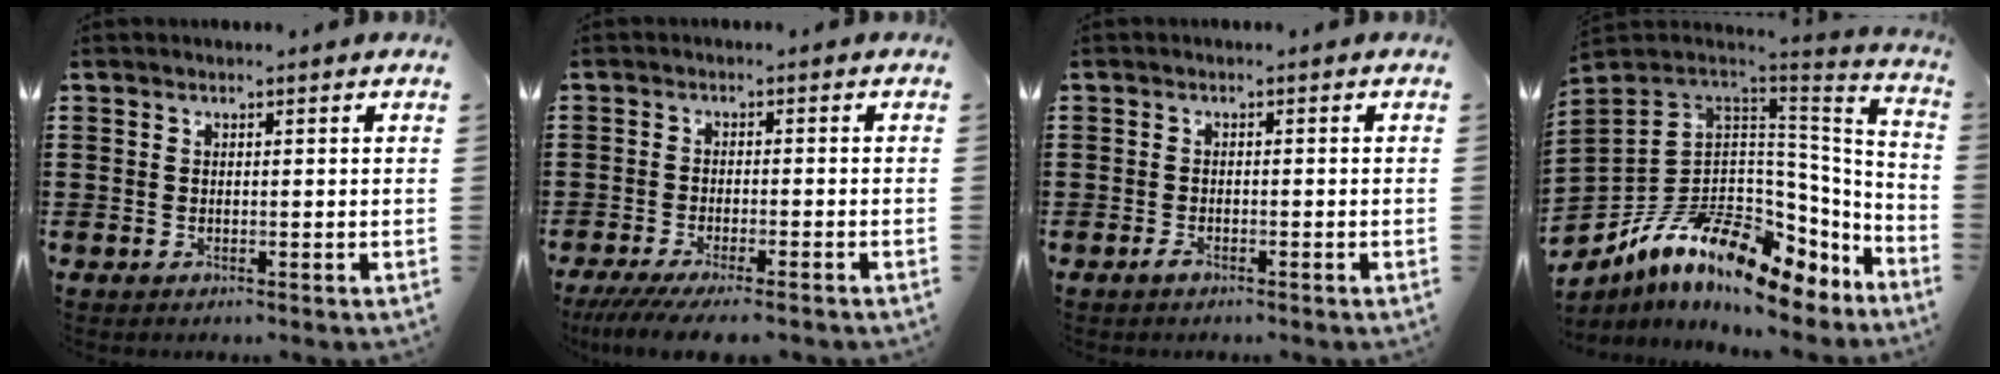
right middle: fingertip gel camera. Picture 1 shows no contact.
{"total": 3.7, "force": [-3.3, 0.1, 1.6], "torque": [-0.040, -0.013, -0.068]}
{"total": 1.1, "force": [-0.8, 0.4, 0.7], "torque": [-0.016, -0.002, -0.015]}
{"total": 13.3, "force": [-6.4, 7.3, 9.0], "torque": [-0.195, 0.007, -0.116]}